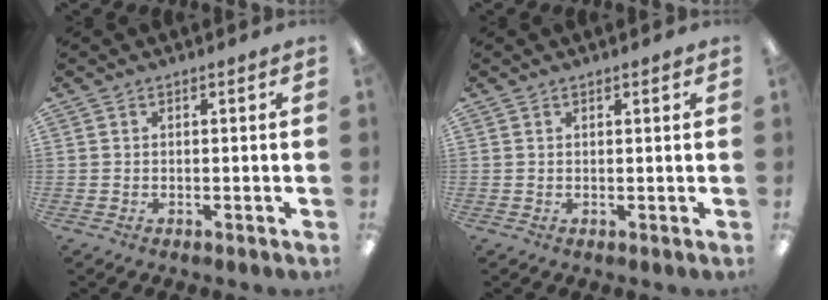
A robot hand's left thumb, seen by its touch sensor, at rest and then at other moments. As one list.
[{"total": 0.8, "force": [0.6, 0.1, 0.5], "torque": [-0.010, 0.001, 0.010]}]